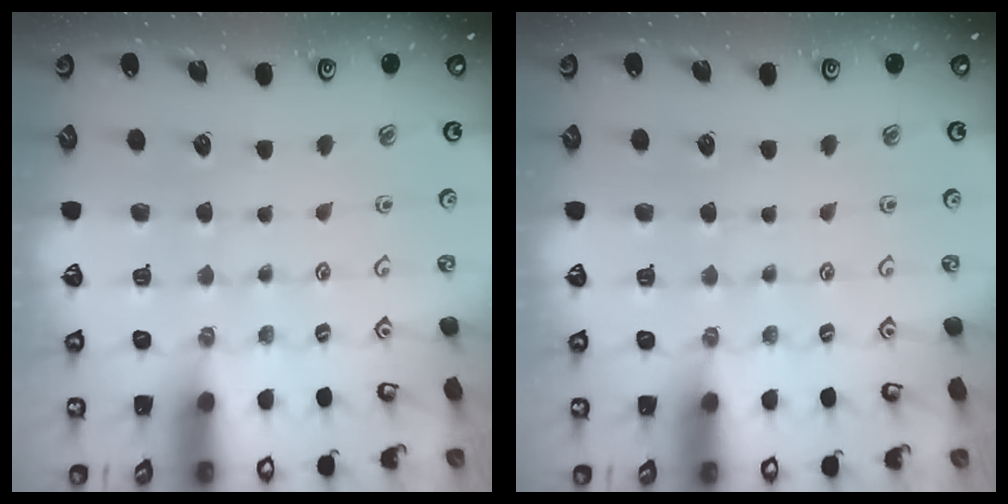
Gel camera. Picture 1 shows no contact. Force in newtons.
{"total": 0.0}